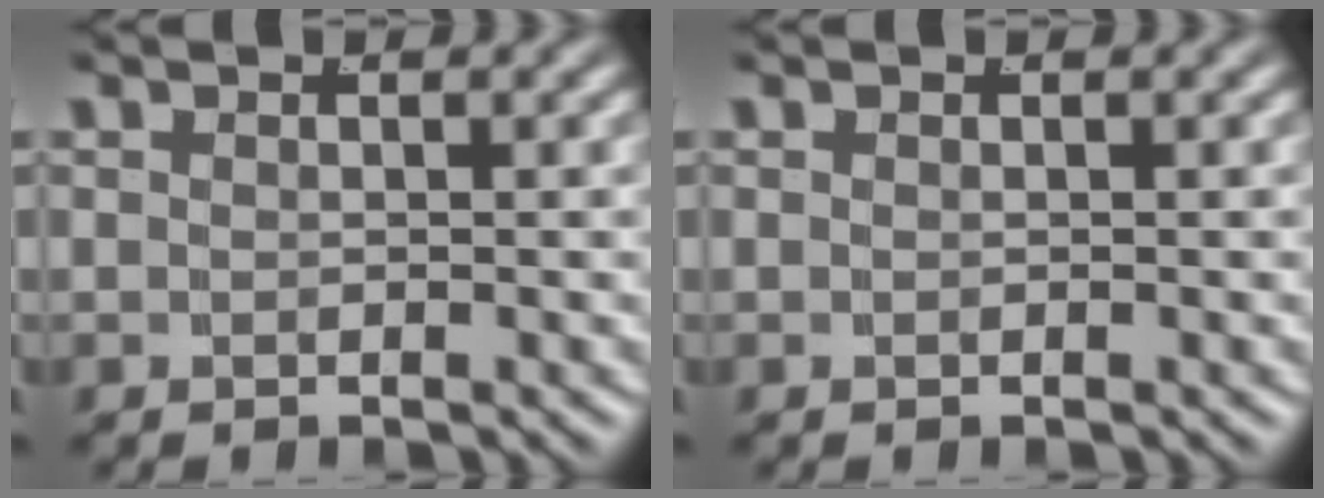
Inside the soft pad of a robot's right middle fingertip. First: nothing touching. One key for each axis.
{"total": 0.0}